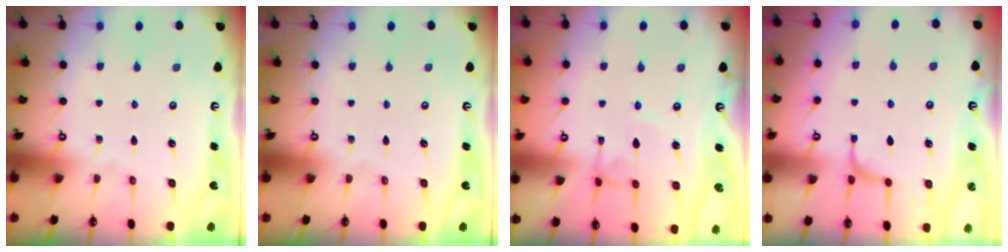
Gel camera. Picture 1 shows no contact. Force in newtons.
{"total": 0.0}
{"total": 0.8, "press": 0.8, "slide": 0.2}
{"total": 2.4, "press": 2.4, "slide": 0.4}